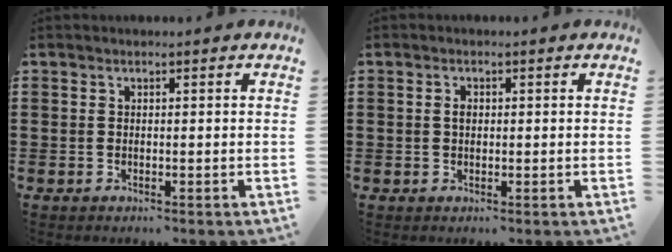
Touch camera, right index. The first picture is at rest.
{"total": 1.2, "force": [0.1, 0.7, 1.0], "torque": [-0.021, 0.004, 0.001]}